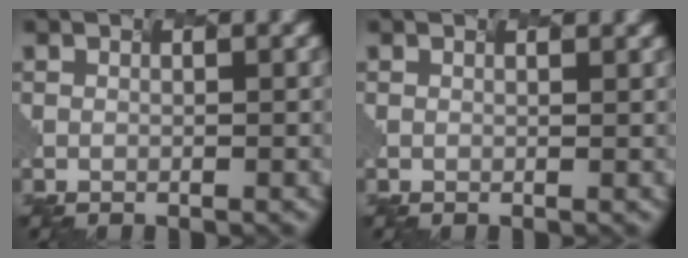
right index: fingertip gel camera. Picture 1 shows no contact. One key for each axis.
{"total": 0.7, "fx": 0.6, "fy": 0.2, "fz": 0.0, "tx": 0.006, "ty": -0.001, "tz": 0.000}